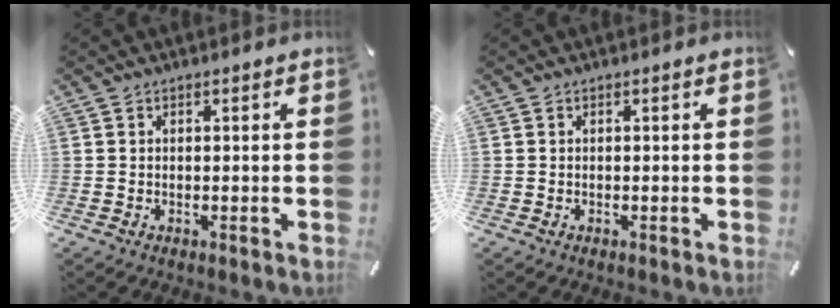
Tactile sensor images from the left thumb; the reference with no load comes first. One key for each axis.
{"total": 0.0}